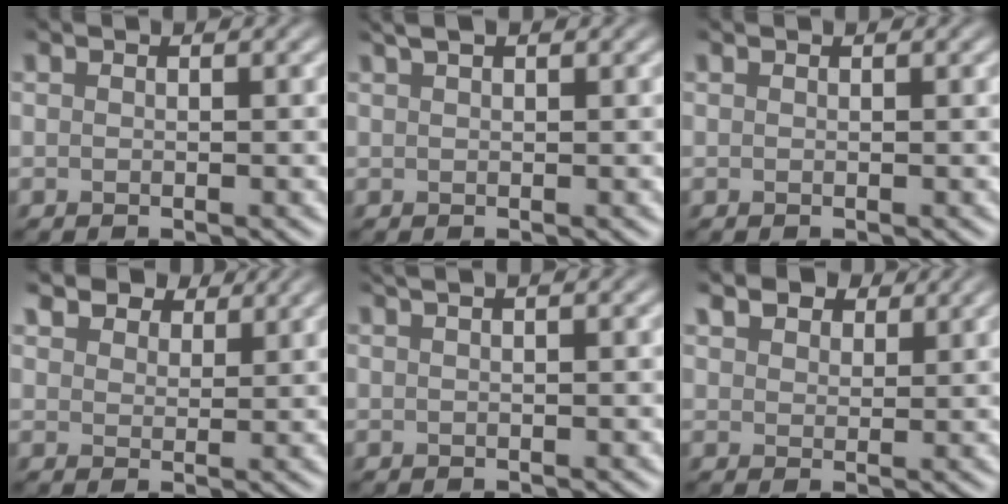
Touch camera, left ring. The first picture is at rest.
{"total": 1.6, "force": [1.1, 0.5, 1.0], "torque": [-0.013, 0.004, 0.020]}
{"total": 0.0}
{"total": 5.0, "force": [4.2, 2.3, 1.7], "torque": [-0.041, -0.006, 0.077]}
{"total": 3.5, "force": [1.8, 1.6, 2.5], "torque": [-0.015, 0.019, 0.000]}
{"total": 3.8, "force": [3.0, 2.0, 1.4], "torque": [-0.037, 0.000, 0.053]}